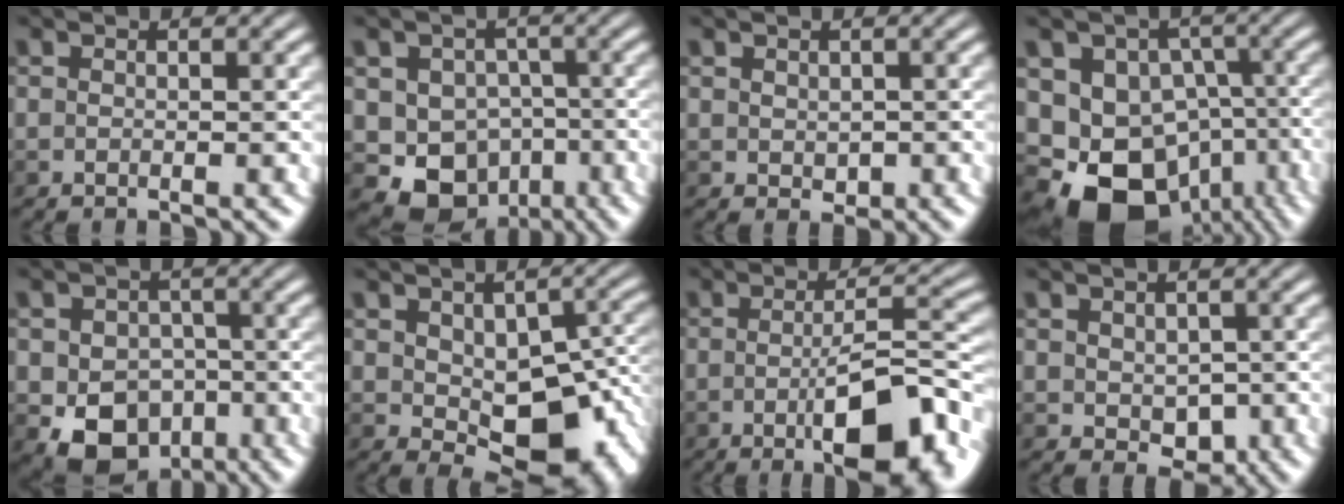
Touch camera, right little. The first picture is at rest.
{"total": 5.7, "force": [-2.2, 4.9, 2.0], "torque": [-0.022, 0.000, -0.050]}
{"total": 0.7, "force": [0.1, 0.6, 0.2], "torque": [-0.006, -0.003, 0.008]}
{"total": 12.2, "force": [-5.7, 9.4, 5.2], "torque": [-0.062, -0.014, -0.097]}
{"total": 6.2, "force": [-2.4, 4.8, 3.1], "torque": [-0.051, -0.002, -0.044]}
{"total": 9.3, "force": [-2.2, 5.0, 7.5], "torque": [-0.114, -0.015, -0.023]}
{"total": 8.3, "force": [-3.5, 1.9, 7.3], "torque": [-0.114, -0.002, -0.056]}
{"total": 1.8, "force": [-0.2, 1.5, 1.0], "torque": [-0.018, -0.005, 0.001]}